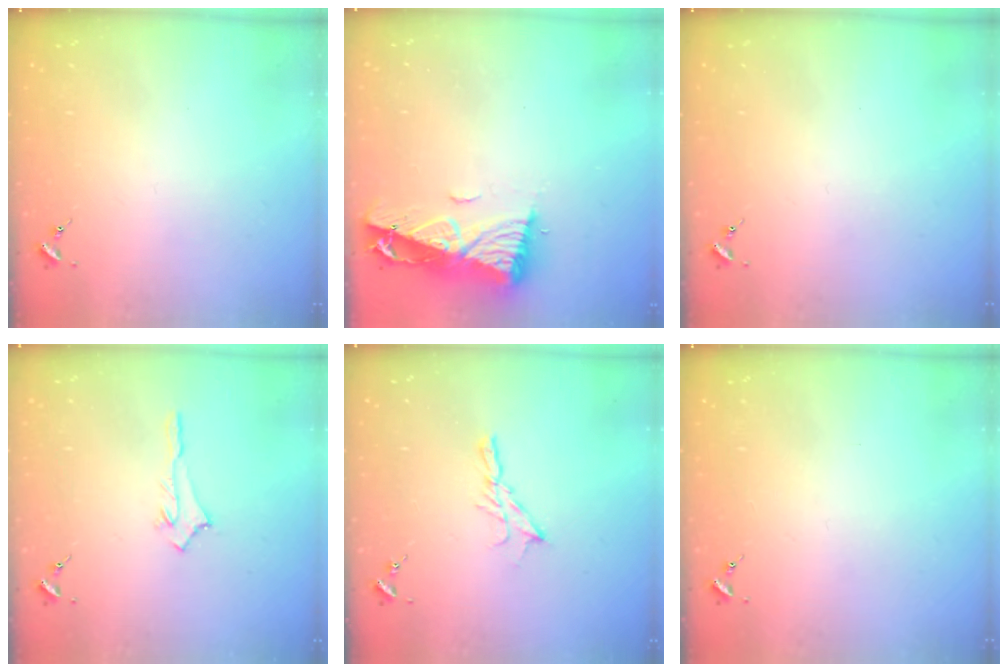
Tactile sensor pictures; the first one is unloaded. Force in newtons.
{"total": 10.9, "press": 10.9, "slide": 1.2}
{"total": 0.0}
{"total": 2.8, "press": 2.8, "slide": 0.4}
{"total": 6.3, "press": 6.3, "slide": 0.2}
{"total": 0.0}